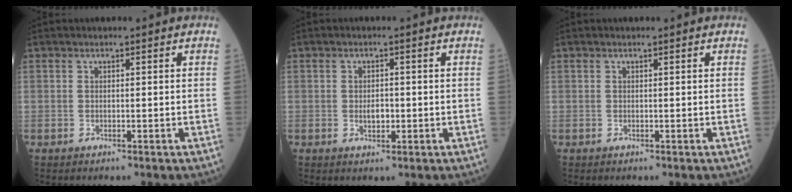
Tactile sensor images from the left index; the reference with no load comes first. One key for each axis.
{"total": 2.0, "fx": -0.3, "fy": 1.1, "fz": 1.7, "tx": -0.030, "ty": 0.001, "tz": -0.002}
{"total": 0.0}